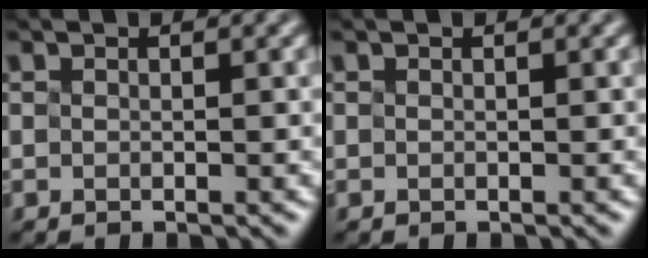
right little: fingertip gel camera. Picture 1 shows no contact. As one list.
[{"total": 0.0}]